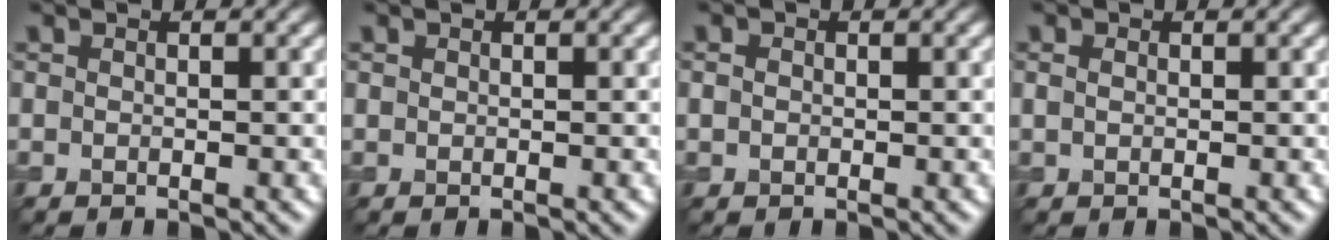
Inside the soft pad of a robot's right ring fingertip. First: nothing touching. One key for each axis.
{"total": 0.0}
{"total": 0.8, "fx": 0.1, "fy": 0.7, "fz": 0.4, "tx": -0.008, "ty": 0.001, "tz": -0.001}
{"total": 0.7, "fx": 0.2, "fy": 0.5, "fz": 0.5, "tx": -0.012, "ty": 0.002, "tz": 0.004}